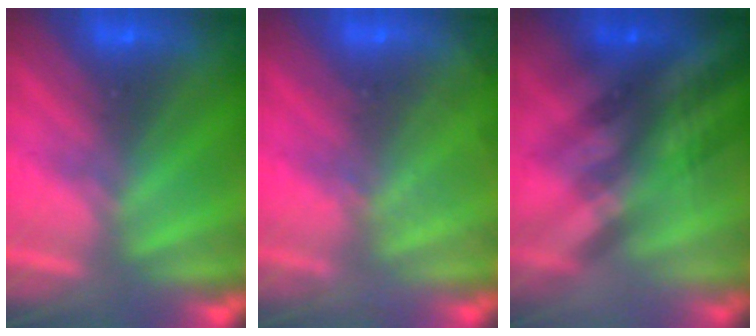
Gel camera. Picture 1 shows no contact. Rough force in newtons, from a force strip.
{"total": 1.8}
{"total": 2.6}